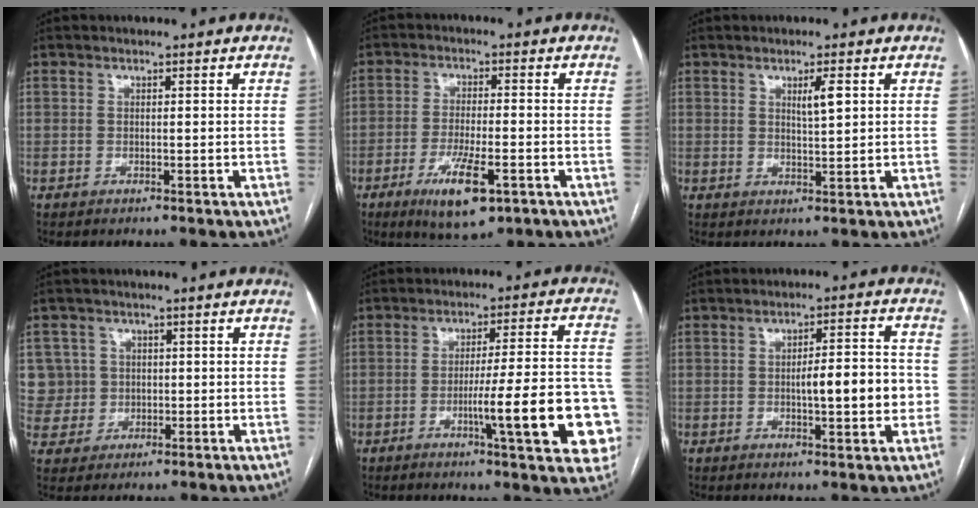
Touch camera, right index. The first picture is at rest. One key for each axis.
{"total": 9.1, "fx": -4.4, "fy": 2.3, "fz": 7.7, "tx": -0.140, "ty": -0.017, "tz": -0.067}
{"total": 2.8, "fx": 1.1, "fy": 0.2, "fz": 2.5, "tx": -0.043, "ty": -0.002, "tz": 0.019}
{"total": 6.9, "fx": 1.1, "fy": 6.8, "fz": -0.1, "tx": 0.003, "ty": 0.030, "tz": 0.033}
{"total": 16.7, "fx": -5.1, "fy": 1.5, "fz": 15.8, "tx": -0.151, "ty": 0.017, "tz": -0.060}
{"total": 8.0, "fx": -1.0, "fy": 1.6, "fz": 7.8, "tx": -0.114, "ty": 0.015, "tz": -0.011}